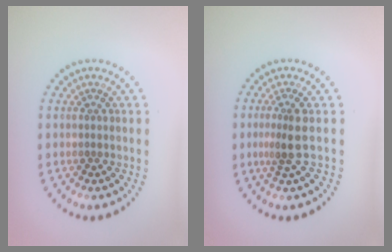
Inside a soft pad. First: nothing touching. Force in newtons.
{"total": 2.3, "press": 1.8, "slide": 1.5}